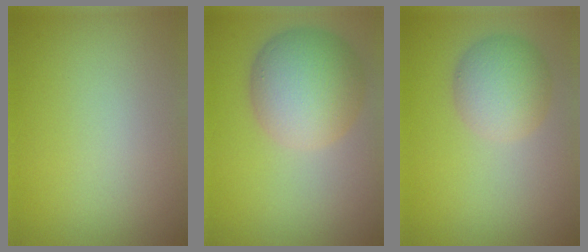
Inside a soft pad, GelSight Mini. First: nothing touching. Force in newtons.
{"total": 7.3, "press": 7.3, "slide": 0.3}
{"total": 4.3, "press": 4.3, "slide": 0.1}